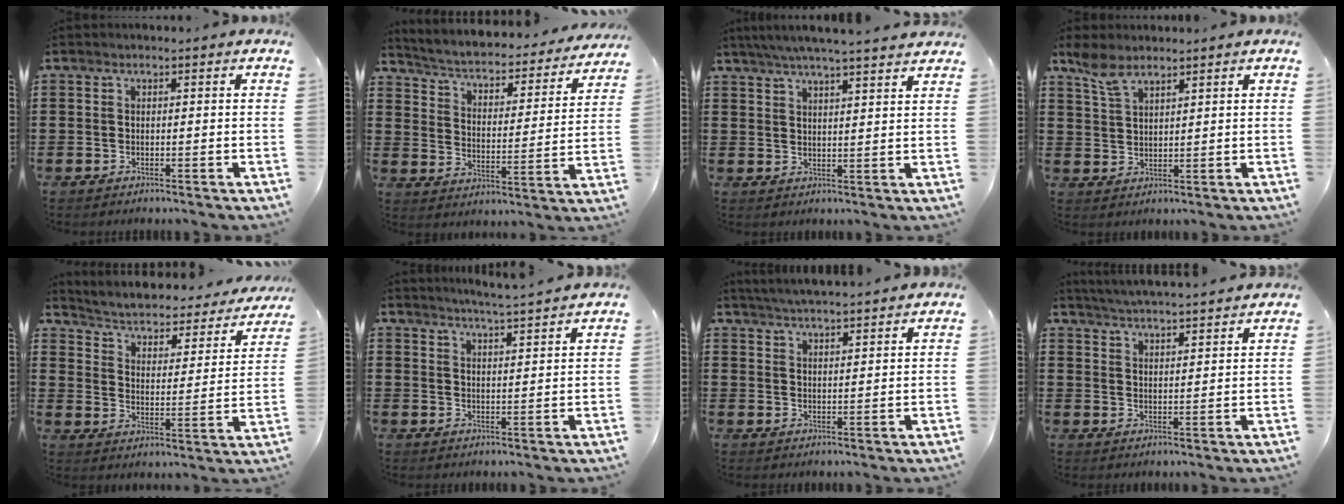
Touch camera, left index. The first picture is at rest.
{"total": 2.7, "force": [2.4, 0.4, 1.1], "torque": [-0.039, -0.031, 0.029]}
{"total": 4.5, "force": [4.1, -0.6, 1.9], "torque": [-0.048, -0.016, 0.071]}
{"total": 4.2, "force": [3.3, 1.3, 2.2], "torque": [-0.052, -0.001, 0.062]}
{"total": 2.1, "force": [1.8, 0.7, 0.9], "torque": [-0.034, -0.025, 0.017]}
{"total": 4.0, "force": [3.8, -0.9, 0.8], "torque": [-0.027, -0.022, 0.064]}
{"total": 3.5, "force": [3.4, -0.6, 0.5], "torque": [-0.020, -0.013, 0.062]}
{"total": 3.9, "force": [3.8, -0.8, 0.4], "torque": [-0.023, -0.024, 0.065]}